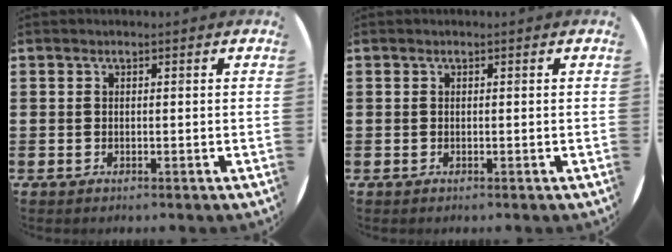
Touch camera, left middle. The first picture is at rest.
{"total": 0.0}